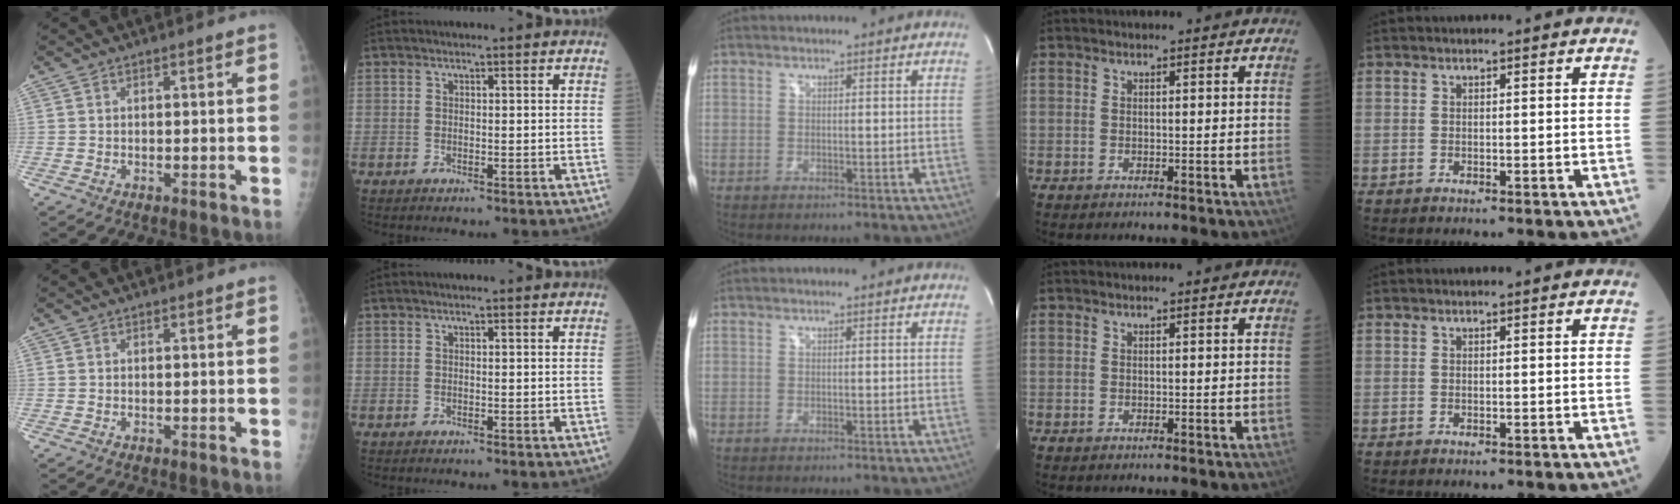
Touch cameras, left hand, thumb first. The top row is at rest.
{}